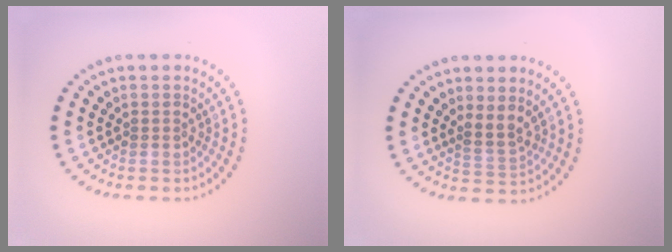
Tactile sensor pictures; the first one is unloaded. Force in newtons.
{"total": 1.8, "press": 1.5, "slide": 1.0}